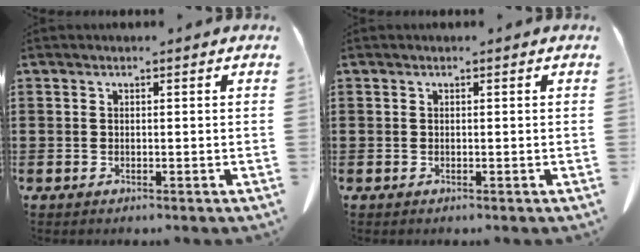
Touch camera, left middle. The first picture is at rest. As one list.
[{"total": 0.0}]